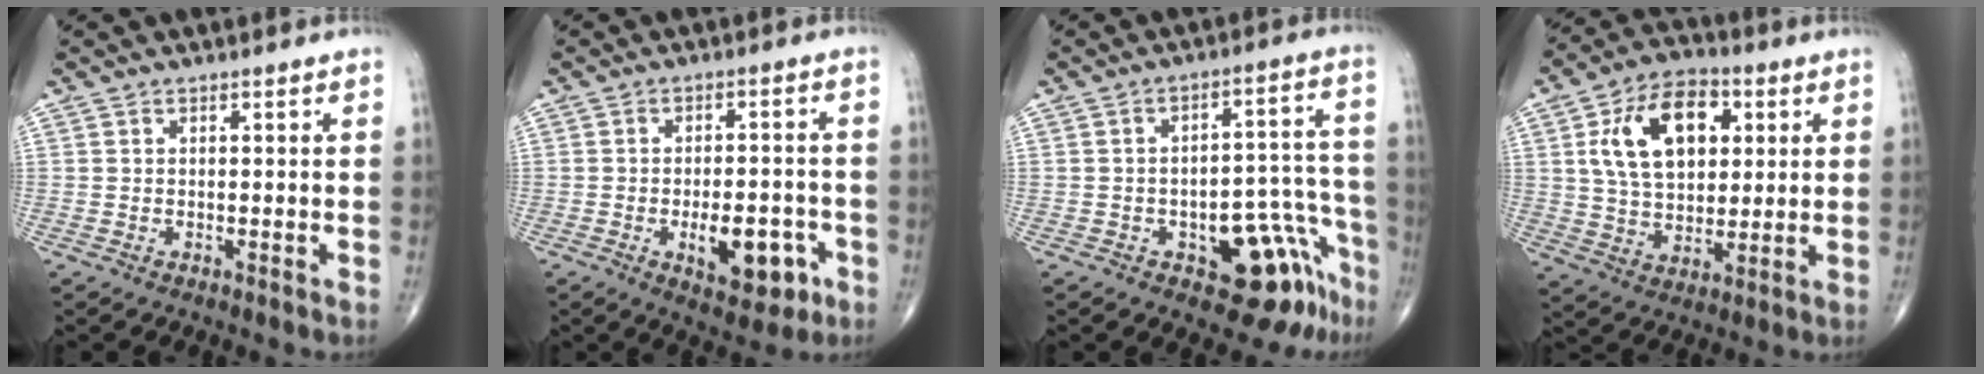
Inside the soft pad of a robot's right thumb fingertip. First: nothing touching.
{"total": 9.9, "force": [-3.7, 4.8, 7.9], "torque": [-0.095, 0.013, -0.044]}
{"total": 13.5, "force": [-8.0, 6.0, 9.2], "torque": [-0.058, 0.081, -0.102]}
{"total": 16.3, "force": [4.5, 10.3, 11.8], "torque": [-0.175, 0.001, 0.080]}